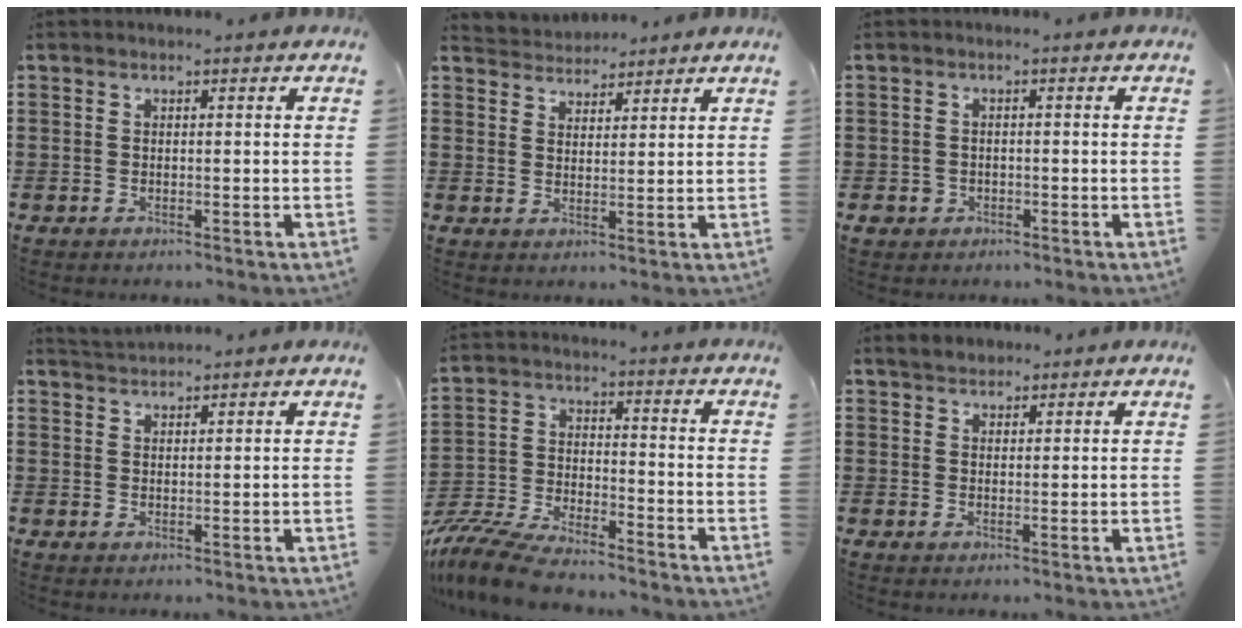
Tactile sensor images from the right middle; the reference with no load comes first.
{"total": 3.4, "force": [3.3, 0.8, -0.6], "torque": [-0.003, -0.012, 0.061]}
{"total": 1.3, "force": [-0.6, 1.2, 0.2], "torque": [-0.009, 0.004, -0.015]}
{"total": 2.2, "force": [2.2, 0.0, 0.0], "torque": [-0.006, 0.002, 0.044]}
{"total": 8.2, "force": [-7.7, 0.9, 2.7], "torque": [-0.064, 0.003, -0.155]}
{"total": 2.1, "force": [2.0, 0.5, -0.1], "torque": [-0.003, 0.004, 0.041]}